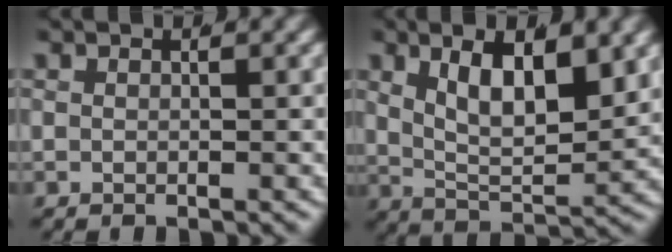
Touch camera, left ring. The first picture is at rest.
{"total": 8.9, "force": [1.9, 5.6, 6.6], "torque": [-0.122, -0.018, 0.029]}